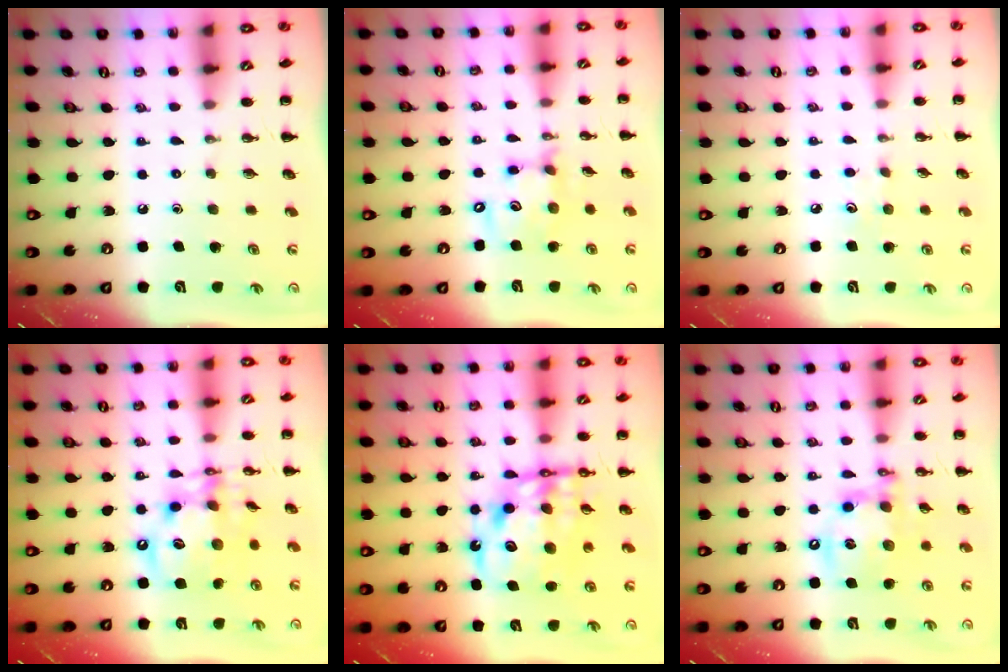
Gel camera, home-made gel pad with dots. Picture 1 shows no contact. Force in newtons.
{"total": 12.0, "press": 11.7, "slide": 2.8}
{"total": 5.6, "press": 5.4, "slide": 1.6}
{"total": 13.2, "press": 12.9, "slide": 2.4}
{"total": 14.5, "press": 14.1, "slide": 3.6}
{"total": 14.0, "press": 13.6, "slide": 3.2}